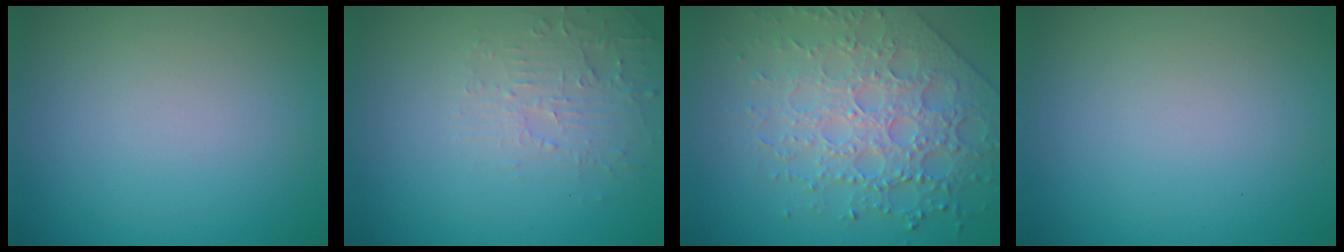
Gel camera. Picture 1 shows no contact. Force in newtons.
{"total": 2.8, "press": 2.7, "slide": 0.6}
{"total": 6.2, "press": 5.2, "slide": 3.3}
{"total": 0.0}